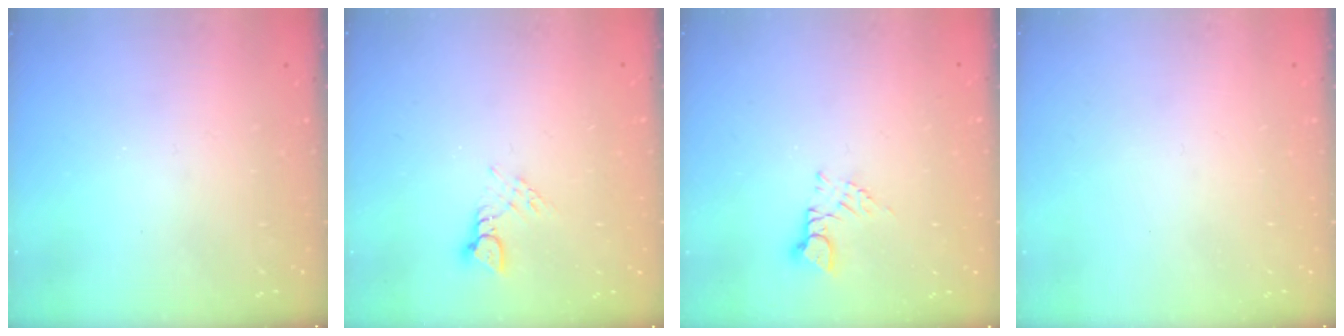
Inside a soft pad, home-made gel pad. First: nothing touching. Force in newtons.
{"total": 4.7, "press": 4.7, "slide": 0.0}
{"total": 3.0, "press": 3.0, "slide": 0.4}
{"total": 0.0}